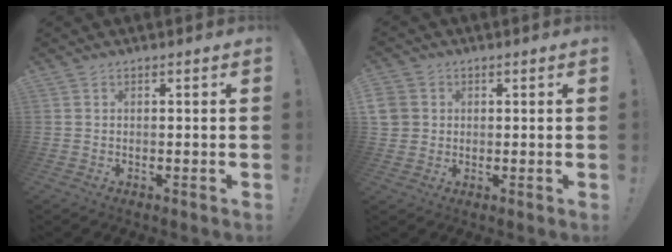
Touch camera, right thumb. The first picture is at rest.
{"total": 4.6, "force": [0.8, 4.3, 1.3], "torque": [-0.032, 0.005, 0.018]}